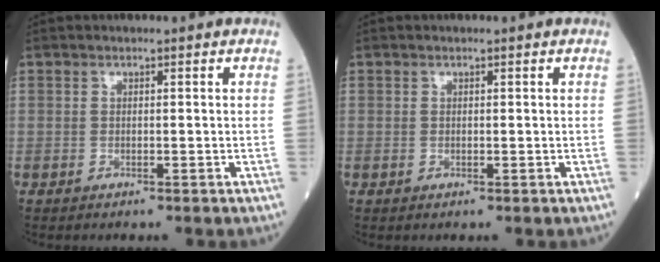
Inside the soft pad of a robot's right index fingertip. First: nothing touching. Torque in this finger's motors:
{"motor_torque": [-0.12, -0.12, -0.06, 0.01]}